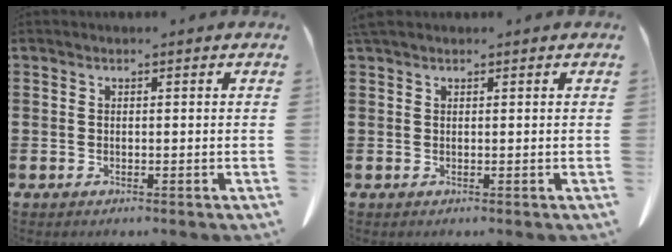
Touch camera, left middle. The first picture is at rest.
{"total": 0.9, "force": [0.7, 0.3, 0.4], "torque": [-0.012, 0.000, 0.014]}